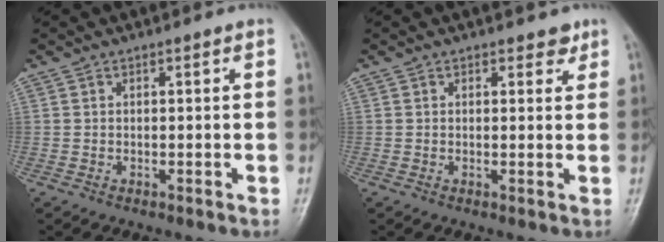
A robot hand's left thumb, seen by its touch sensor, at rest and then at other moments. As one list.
[{"total": 2.0, "force": [1.4, 1.2, 0.7], "torque": [0.009, -0.006, 0.013]}]